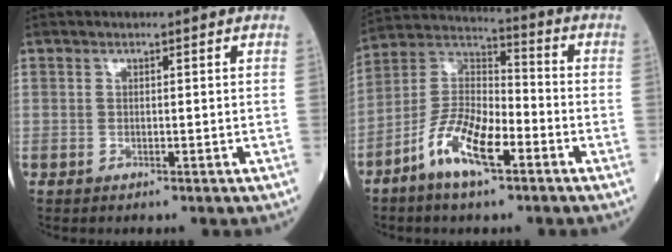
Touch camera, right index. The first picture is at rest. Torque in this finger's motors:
{"motor_torque": [1.40, -0.73, 0.76, 0.18]}